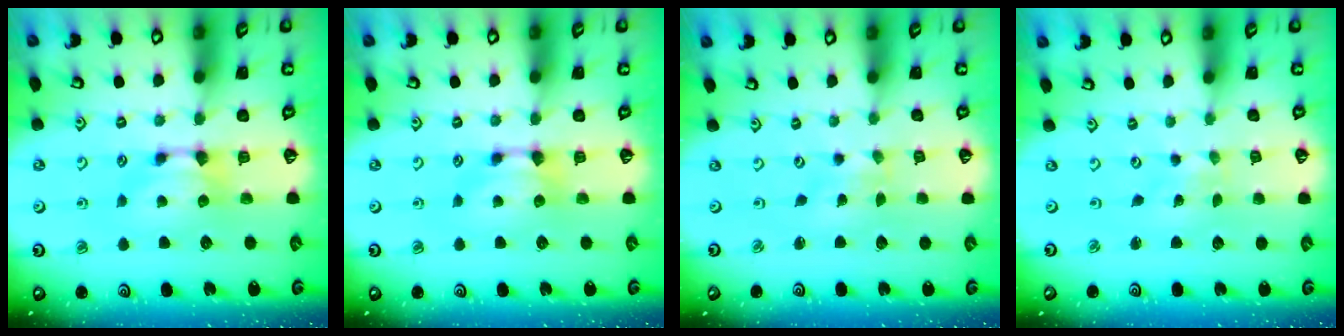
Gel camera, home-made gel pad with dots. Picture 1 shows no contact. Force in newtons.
{"total": 0.0}
{"total": 4.8, "press": 4.7, "slide": 0.7}
{"total": 6.9, "press": 6.9, "slide": 0.4}